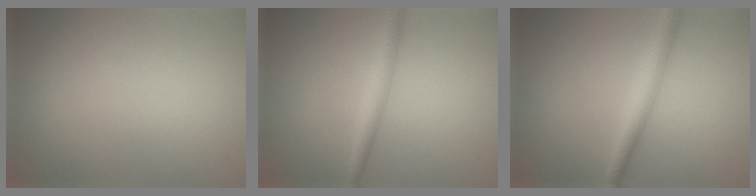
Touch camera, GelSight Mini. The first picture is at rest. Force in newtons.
{"total": 2.2, "press": 2.2, "slide": 0.1}
{"total": 2.9, "press": 2.9, "slide": 0.1}